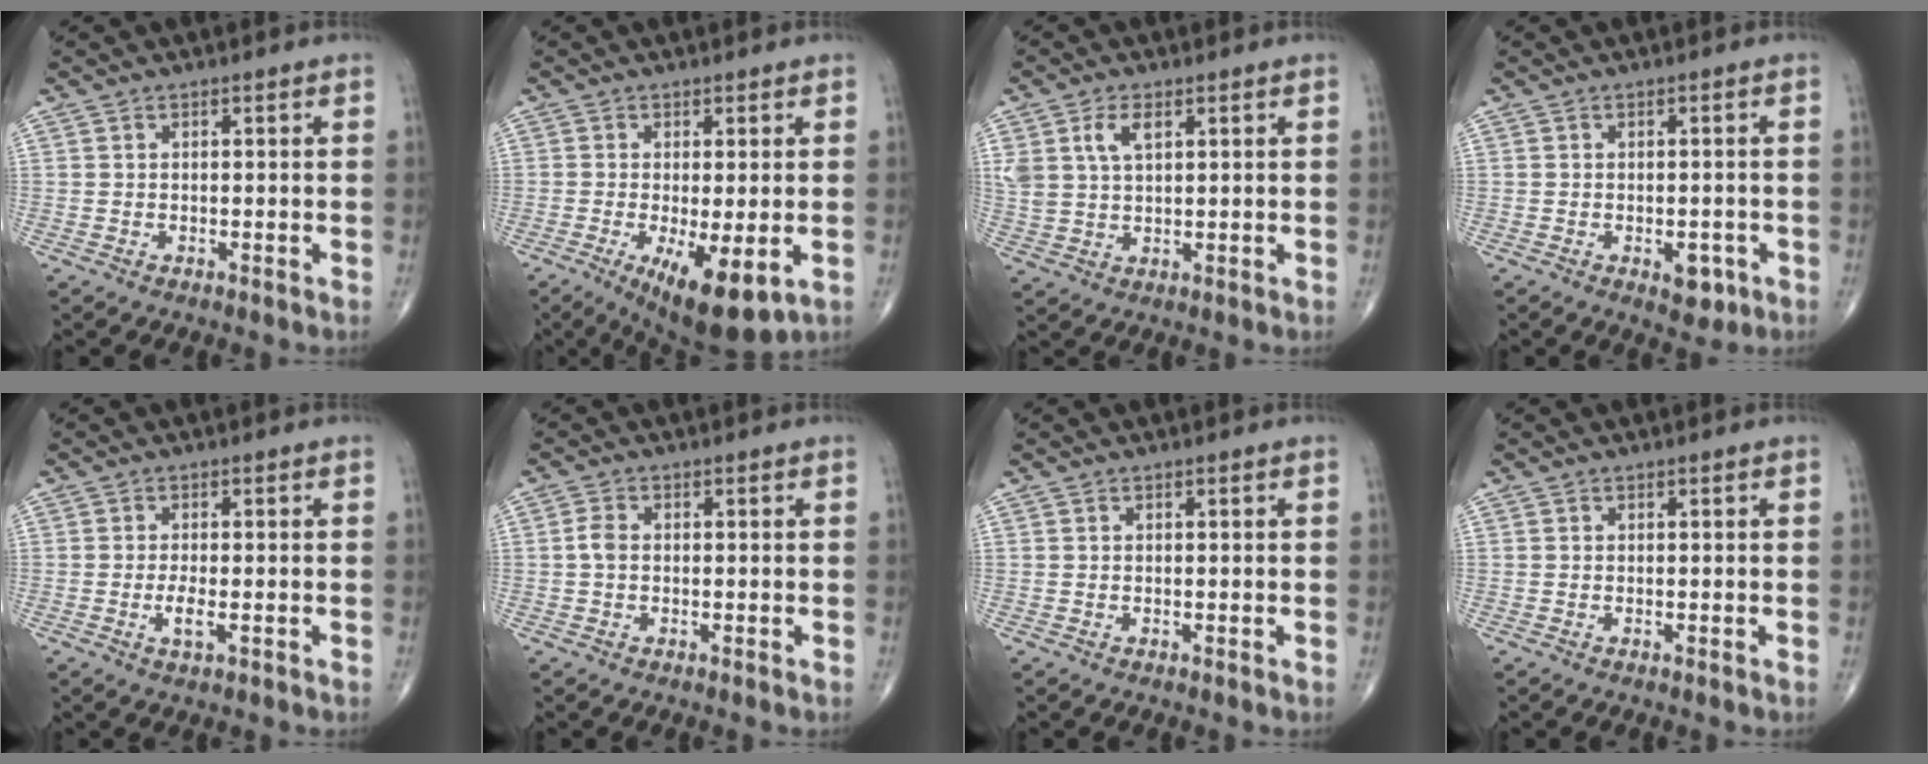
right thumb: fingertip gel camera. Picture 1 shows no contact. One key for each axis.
{"total": 11.1, "fx": -3.6, "fy": 3.6, "fz": 9.9, "tx": -0.155, "ty": -0.021, "tz": -0.046}
{"total": 6.1, "fx": 2.6, "fy": 3.3, "fz": 4.5, "tx": -0.091, "ty": -0.004, "tz": 0.055}
{"total": 4.1, "fx": -1.6, "fy": 2.3, "fz": 3.0, "tx": -0.020, "ty": 0.006, "tz": -0.012}
{"total": 2.8, "fx": -0.8, "fy": 0.8, "fz": 2.5, "tx": -0.053, "ty": -0.004, "tz": -0.014}
{"total": 2.1, "fx": -0.1, "fy": 1.4, "fz": 1.6, "tx": -0.032, "ty": 0.003, "tz": -0.007}
{"total": 0.0}
{"total": 0.0}